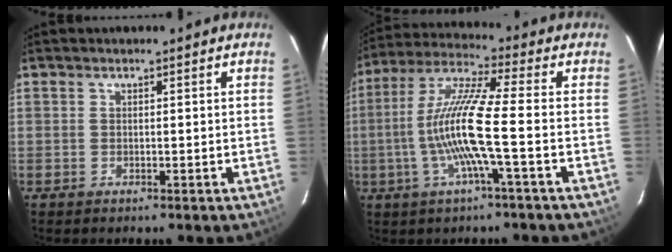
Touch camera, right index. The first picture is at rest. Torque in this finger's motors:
{"motor_torque": [2.14, 0.00, 1.05, 0.21]}